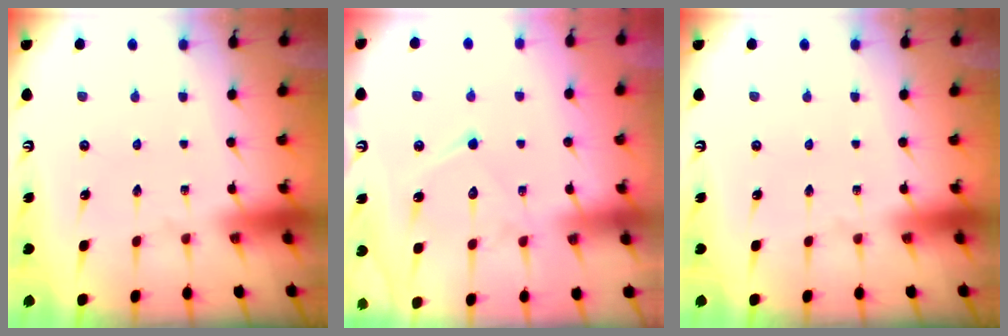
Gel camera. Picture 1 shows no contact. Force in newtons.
{"total": 11.7, "press": 11.7, "slide": 1.0}
{"total": 0.0}